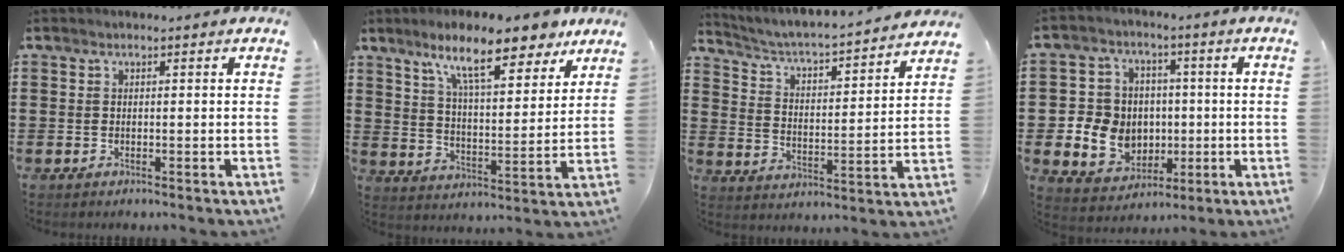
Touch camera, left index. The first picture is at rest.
{"total": 12.2, "force": [9.0, 2.5, 7.8], "torque": [-0.149, -0.029, 0.153]}
{"total": 3.4, "force": [3.2, 0.0, 1.2], "torque": [-0.043, -0.036, 0.042]}
{"total": 7.9, "force": [-0.6, 7.6, 1.9], "torque": [-0.061, 0.017, -0.004]}